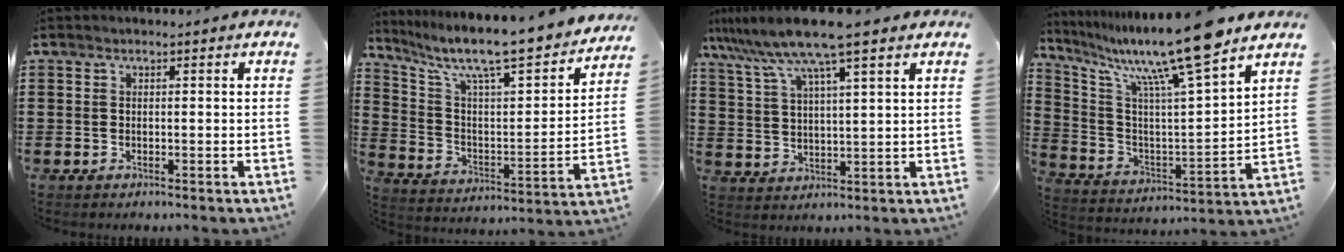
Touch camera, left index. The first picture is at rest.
{"total": 9.3, "force": [7.9, 1.1, 4.9], "torque": [-0.122, -0.067, 0.125]}
{"total": 9.9, "force": [7.6, 0.0, 6.3], "torque": [-0.143, -0.029, 0.130]}
{"total": 14.8, "force": [11.4, -0.1, 9.5], "torque": [-0.199, -0.068, 0.179]}